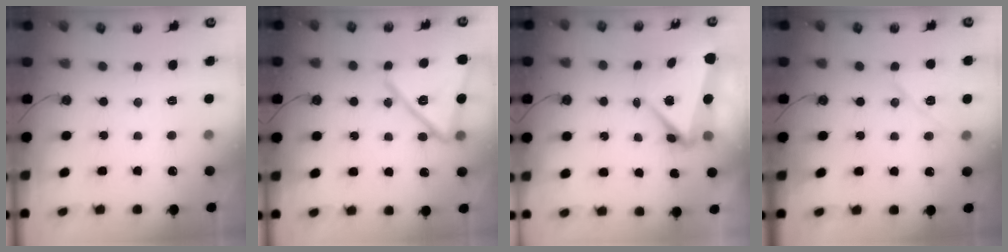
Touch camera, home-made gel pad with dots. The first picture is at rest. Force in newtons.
{"total": 16.9, "press": 16.9, "slide": 1.1}
{"total": 6.7, "press": 6.7, "slide": 1.0}
{"total": 10.0, "press": 9.5, "slide": 3.0}